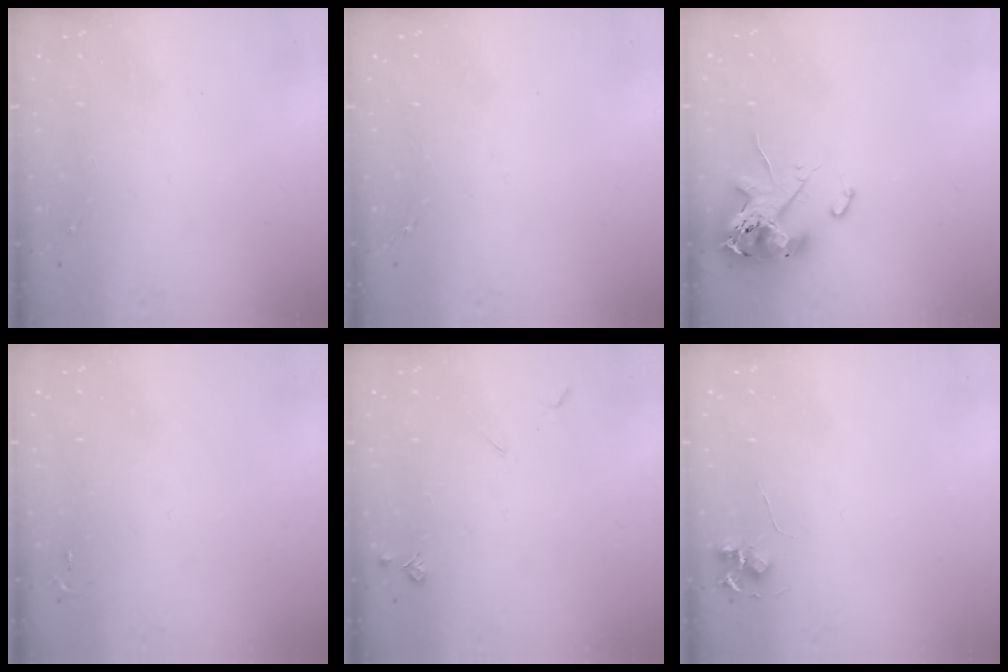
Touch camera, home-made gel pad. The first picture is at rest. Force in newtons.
{"total": 0.0}
{"total": 12.5, "press": 12.3, "slide": 2.0}
{"total": 2.6, "press": 2.6, "slide": 0.4}
{"total": 4.0, "press": 3.9, "slide": 0.7}
{"total": 5.9, "press": 5.9, "slide": 0.5}